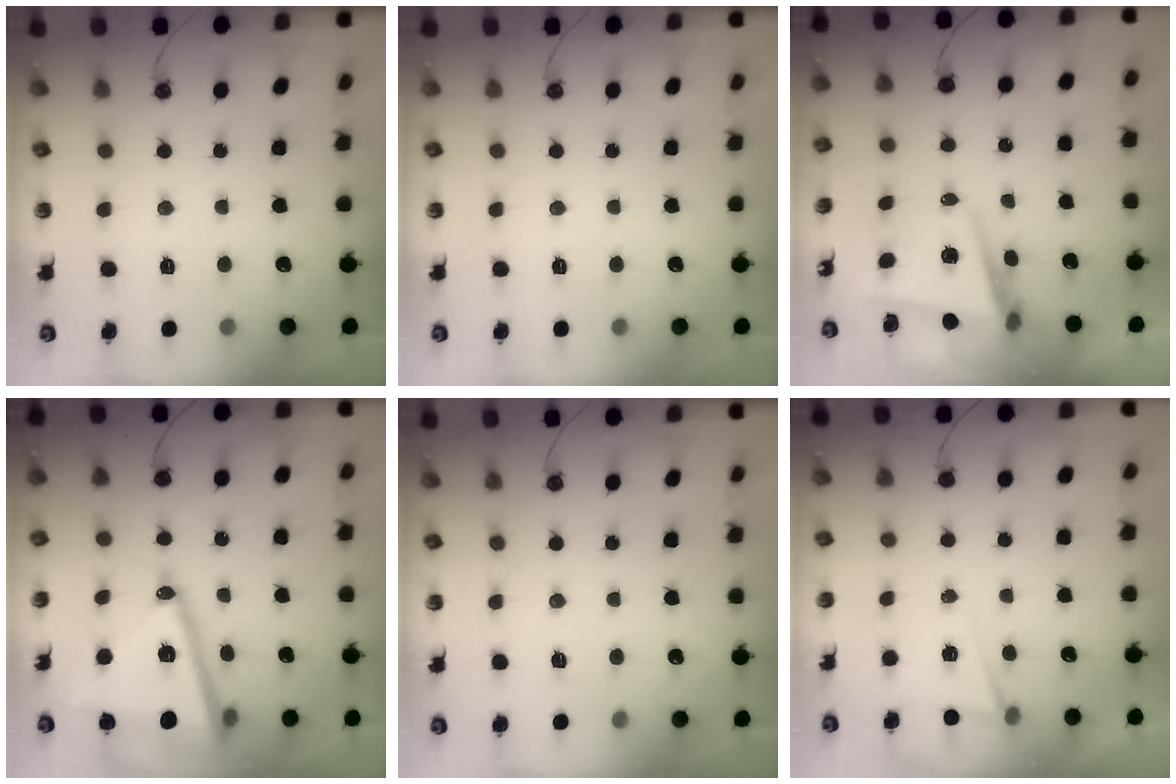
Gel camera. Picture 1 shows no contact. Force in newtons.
{"total": 0.0}
{"total": 5.9, "press": 5.7, "slide": 1.5}
{"total": 20.2, "press": 20.1, "slide": 1.7}
{"total": 3.8, "press": 3.0, "slide": 2.3}
{"total": 5.8, "press": 3.5, "slide": 4.6}